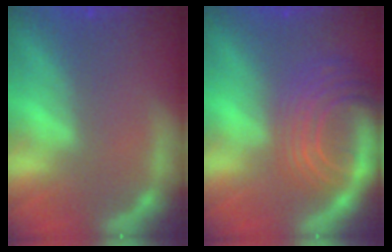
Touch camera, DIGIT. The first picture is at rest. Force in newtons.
{"total": 10.0}